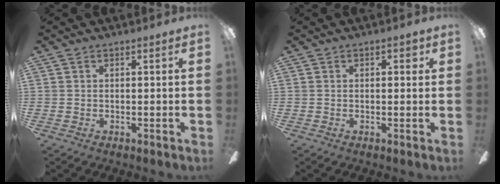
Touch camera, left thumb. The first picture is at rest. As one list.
[{"total": 2.2, "force": [0.9, 0.9, 1.8], "torque": [-0.023, -0.001, 0.010]}]